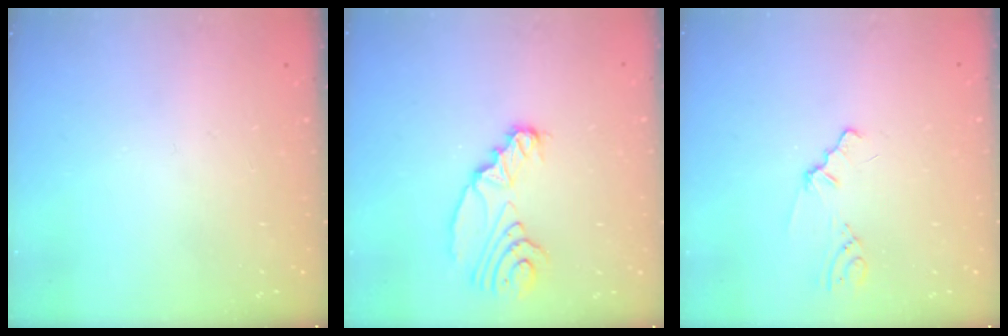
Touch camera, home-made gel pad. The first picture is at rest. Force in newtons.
{"total": 10.3, "press": 10.1, "slide": 2.1}
{"total": 0.7, "press": 0.7, "slide": 0.3}